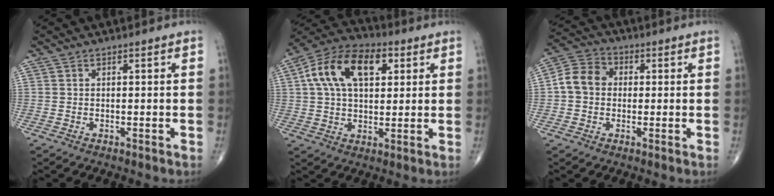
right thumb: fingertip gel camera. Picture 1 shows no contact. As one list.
[{"total": 15.9, "force": [4.8, 9.3, 12.0], "torque": [-0.199, 0.017, 0.075]}, {"total": 7.6, "force": [0.1, 6.4, 4.2], "torque": [-0.067, 0.024, -0.011]}]